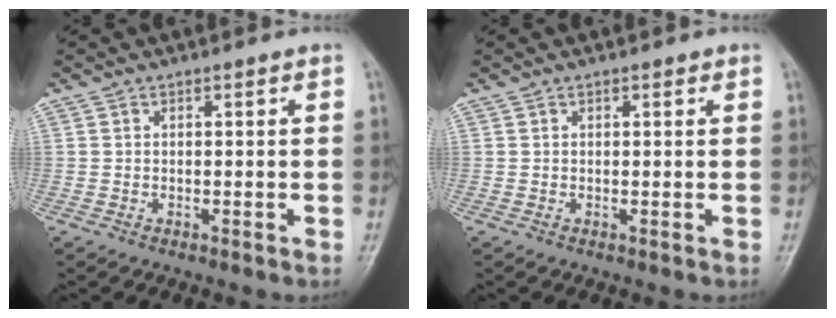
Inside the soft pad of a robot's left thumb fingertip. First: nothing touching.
{"total": 1.0, "force": [0.6, 0.6, 0.6], "torque": [0.000, -0.001, 0.005]}